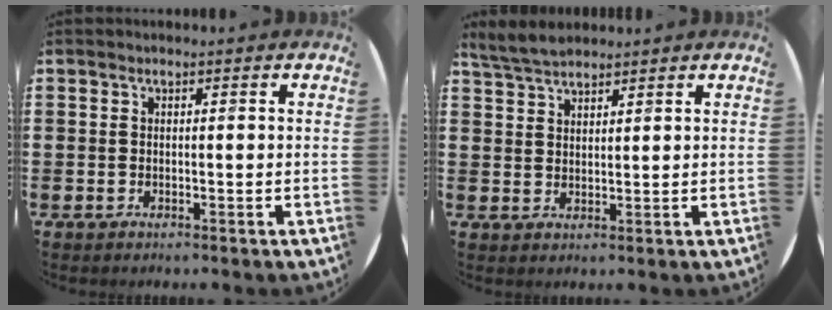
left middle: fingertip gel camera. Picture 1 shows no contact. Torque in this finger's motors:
{"motor_torque": [0.09, -0.08, 0.02, 0.05]}